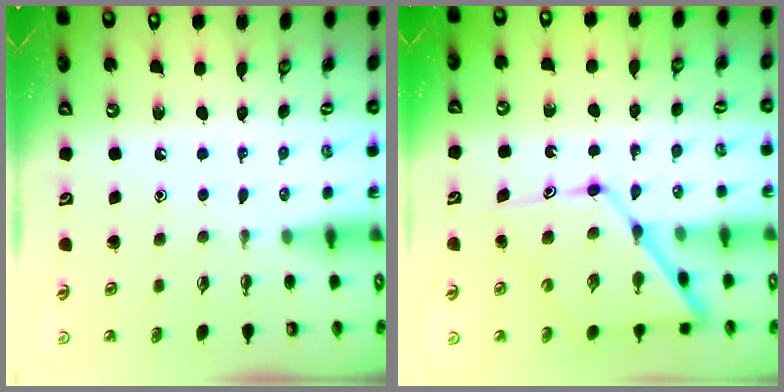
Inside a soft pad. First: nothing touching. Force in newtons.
{"total": 13.7, "press": 13.7, "slide": 1.3}